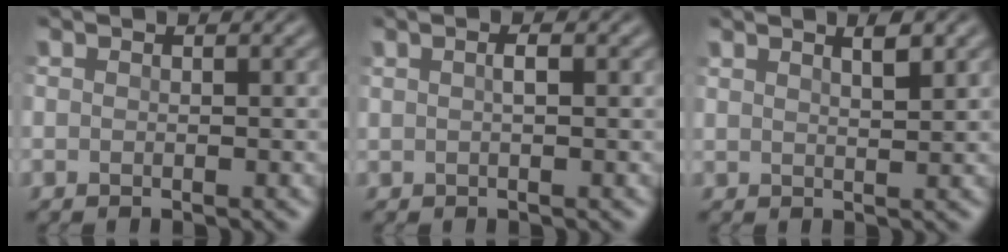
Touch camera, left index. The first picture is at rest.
{"total": 1.0, "force": [0.2, 0.2, 1.0], "torque": [-0.022, 0.003, 0.002]}
{"total": 2.0, "force": [1.3, 0.5, 1.4], "torque": [-0.016, 0.004, 0.018]}